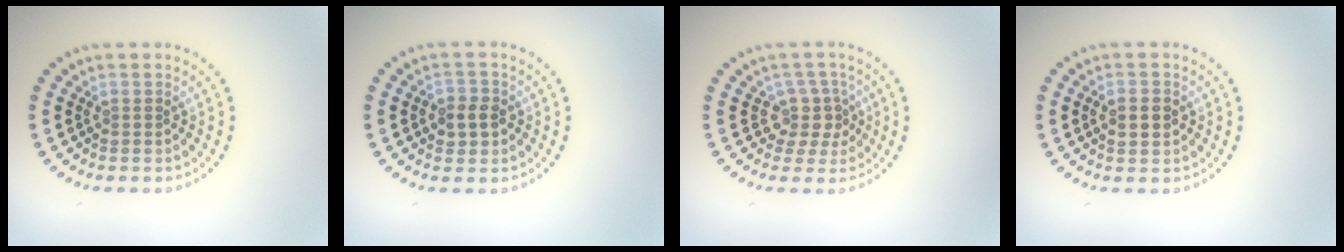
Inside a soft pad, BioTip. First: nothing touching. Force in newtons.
{"total": 2.4, "press": 2.3, "slide": 0.7}
{"total": 2.8, "press": 2.1, "slide": 1.9}
{"total": 2.2, "press": 2.2, "slide": 0.2}